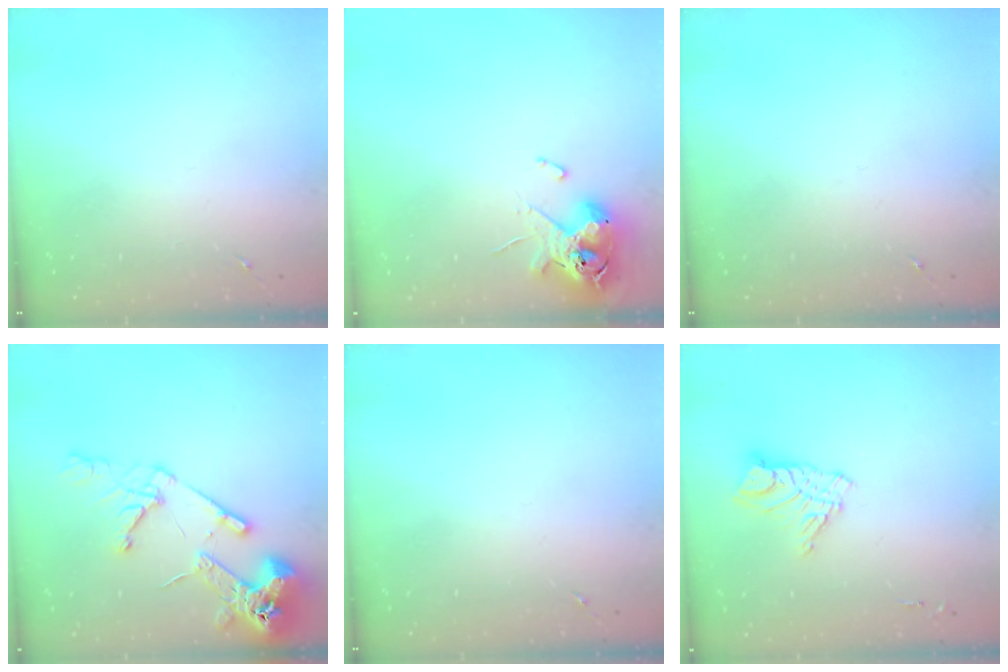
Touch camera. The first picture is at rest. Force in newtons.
{"total": 11.6, "press": 11.4, "slide": 2.0}
{"total": 0.0}
{"total": 16.6, "press": 16.5, "slide": 2.0}
{"total": 0.0}
{"total": 11.0, "press": 10.9, "slide": 1.0}